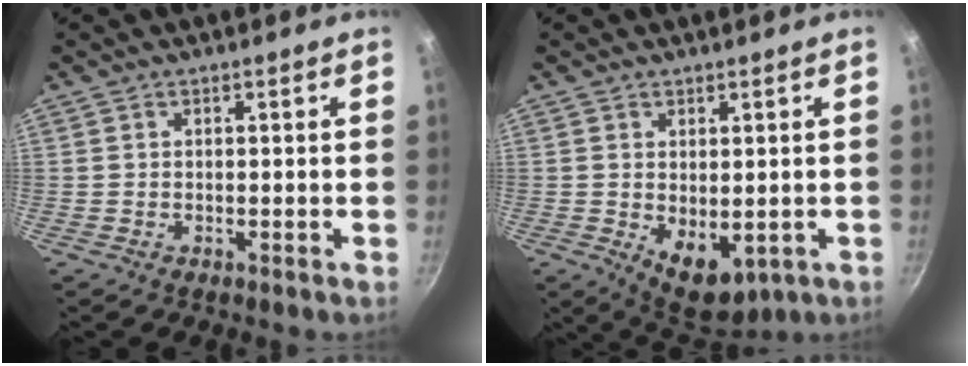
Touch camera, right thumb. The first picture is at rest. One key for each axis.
{"total": 7.7, "fx": -0.8, "fy": 4.8, "fz": 6.0, "tx": -0.069, "ty": -0.016, "tz": 0.006}